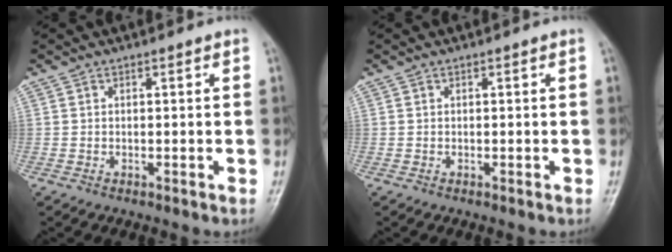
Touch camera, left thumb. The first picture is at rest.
{"total": 0.0}